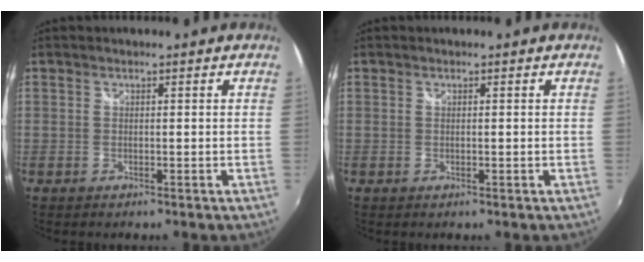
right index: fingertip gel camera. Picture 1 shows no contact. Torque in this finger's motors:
{"motor_torque": [0.18, 0.19, 0.00, 0.00]}